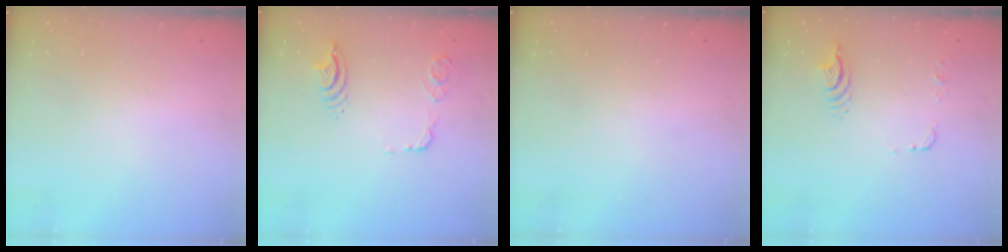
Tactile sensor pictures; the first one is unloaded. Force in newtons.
{"total": 10.8, "press": 10.7, "slide": 1.4}
{"total": 0.0}
{"total": 8.3, "press": 8.3, "slide": 0.8}